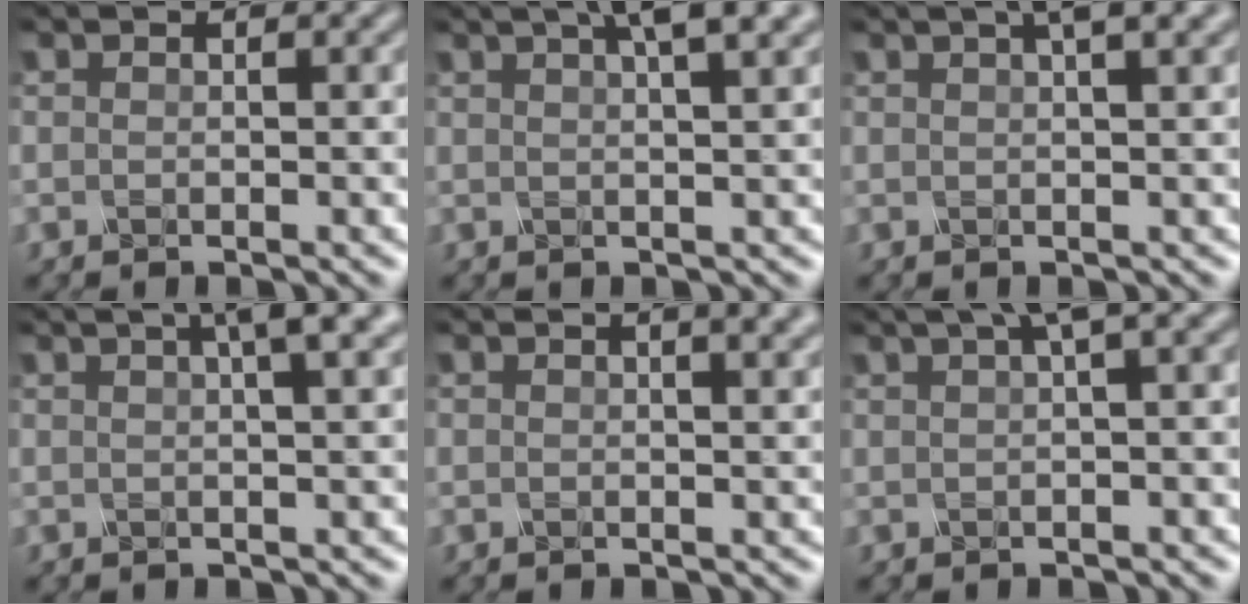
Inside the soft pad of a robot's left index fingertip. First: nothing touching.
{"total": 6.0, "force": [3.7, 1.7, 4.5], "torque": [-0.041, 0.027, 0.028]}
{"total": 4.3, "force": [2.6, 1.2, 3.3], "torque": [-0.031, 0.015, 0.019]}
{"total": 5.7, "force": [3.0, 1.5, 4.6], "torque": [-0.041, 0.024, 0.022]}
{"total": 4.1, "force": [2.2, 1.7, 3.0], "torque": [-0.019, 0.019, 0.005]}
{"total": 4.5, "force": [2.4, 0.8, 3.7], "torque": [-0.052, 0.022, 0.039]}